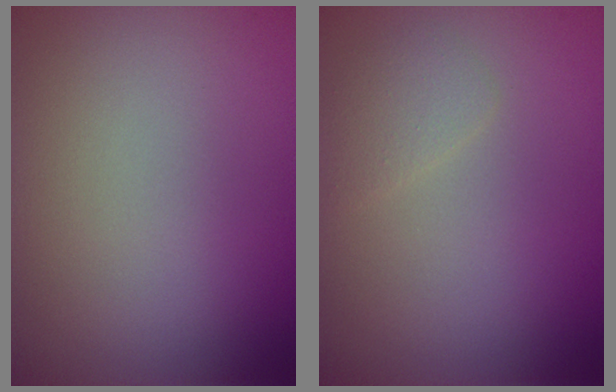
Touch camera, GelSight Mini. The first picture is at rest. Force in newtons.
{"total": 1.2, "press": 1.2, "slide": 0.1}